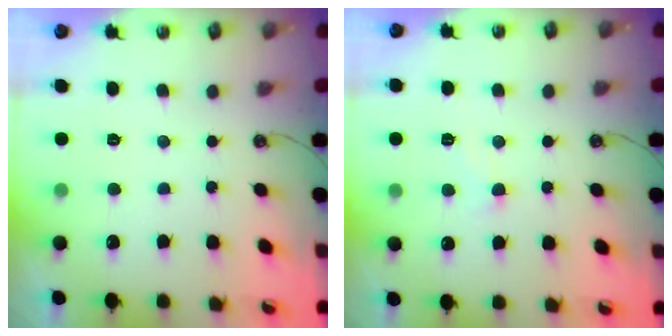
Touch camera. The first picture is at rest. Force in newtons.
{"total": 0.9, "press": 0.8, "slide": 0.5}